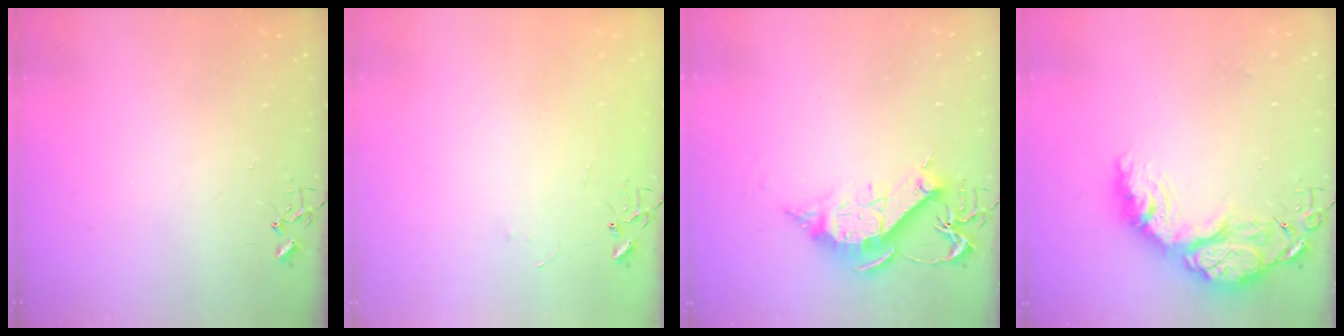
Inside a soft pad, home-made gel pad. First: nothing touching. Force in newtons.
{"total": 3.2, "press": 3.2, "slide": 0.4}
{"total": 11.9, "press": 11.9, "slide": 0.7}
{"total": 19.9, "press": 19.9, "slide": 1.4}